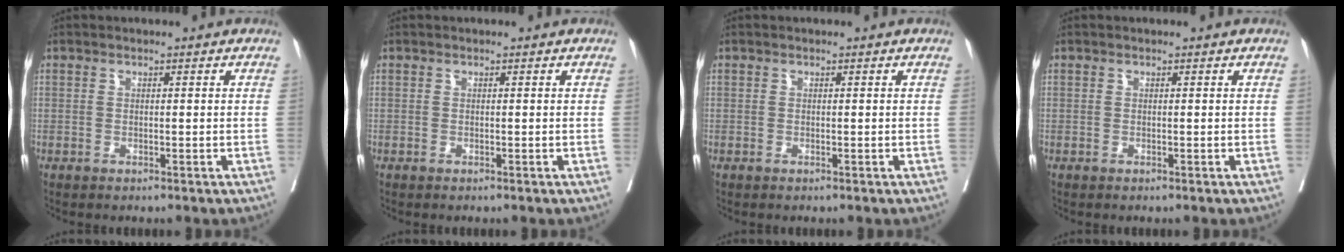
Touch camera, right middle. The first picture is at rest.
{"total": 0.0}
{"total": 0.0}
{"total": 0.0}